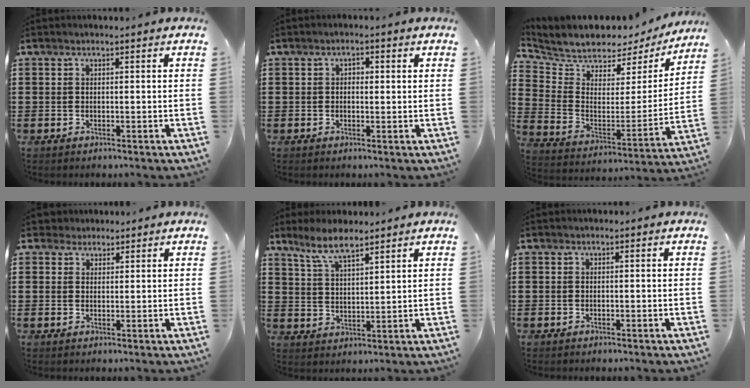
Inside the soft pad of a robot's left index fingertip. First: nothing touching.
{"total": 1.3, "force": [0.0, 0.8, 1.0], "torque": [-0.021, 0.005, -0.001]}
{"total": 5.5, "force": [5.3, 1.5, 0.1], "torque": [-0.045, -0.053, 0.089]}
{"total": 2.7, "force": [2.1, 1.6, 0.0], "torque": [-0.011, 0.010, 0.040]}
{"total": 7.5, "force": [6.3, 1.4, 3.8], "torque": [-0.093, -0.015, 0.116]}
{"total": 0.0}